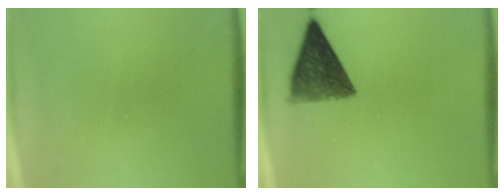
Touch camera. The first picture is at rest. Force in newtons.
{"total": 9.5}